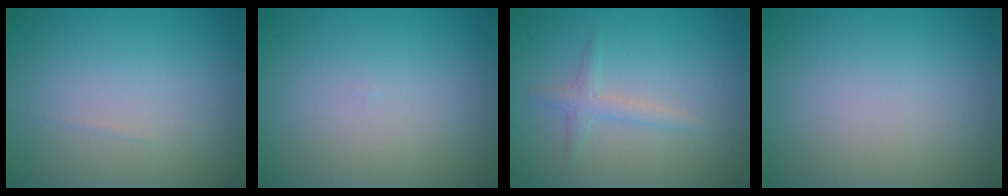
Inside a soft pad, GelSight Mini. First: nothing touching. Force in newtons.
{"total": 0.0}
{"total": 1.6, "press": 1.6, "slide": 0.0}
{"total": 0.0}